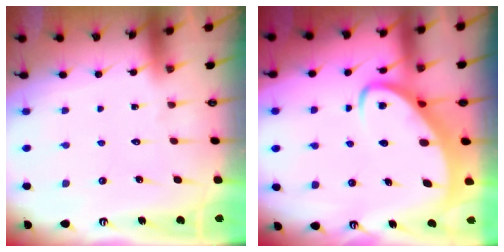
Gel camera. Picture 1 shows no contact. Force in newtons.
{"total": 4.3, "press": 4.3, "slide": 0.6}